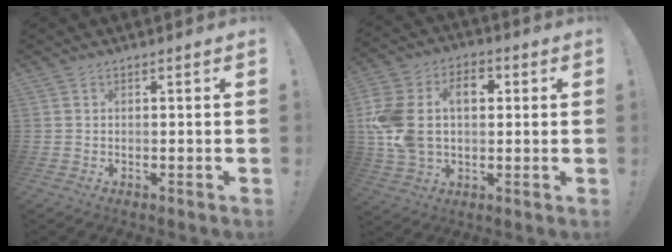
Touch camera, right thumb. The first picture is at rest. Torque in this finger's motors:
{"motor_torque": [2.19, 1.99, 1.67, 0.27, 0.17]}